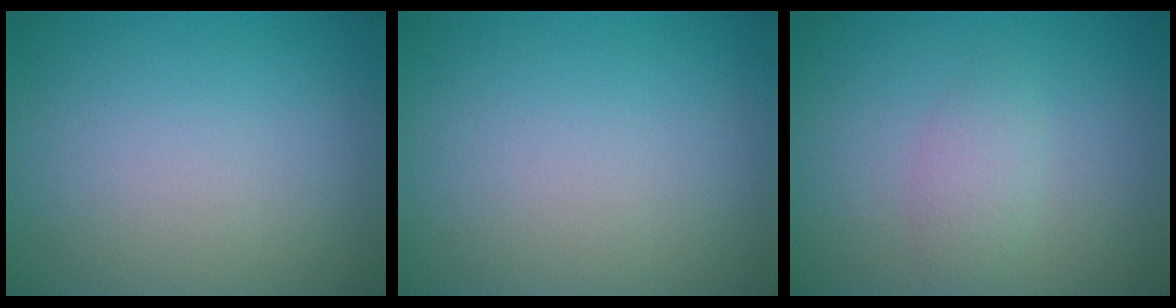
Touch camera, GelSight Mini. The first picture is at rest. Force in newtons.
{"total": 0.0}
{"total": 1.8, "press": 1.8, "slide": 0.1}